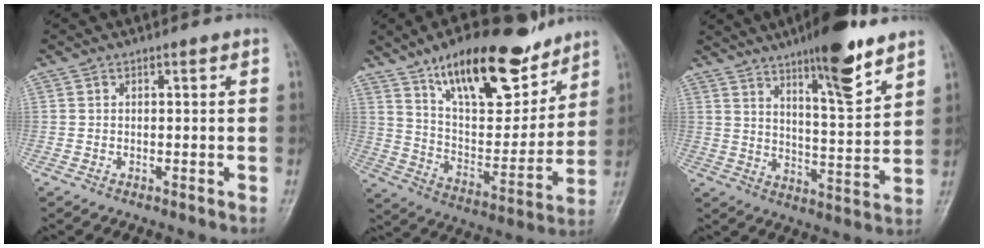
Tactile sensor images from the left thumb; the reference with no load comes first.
{"total": 22.5, "force": [15.2, 8.6, 14.1], "torque": [-0.174, -0.068, 0.256]}
{"total": 14.4, "force": [9.6, 2.9, 10.4], "torque": [-0.143, -0.059, 0.156]}